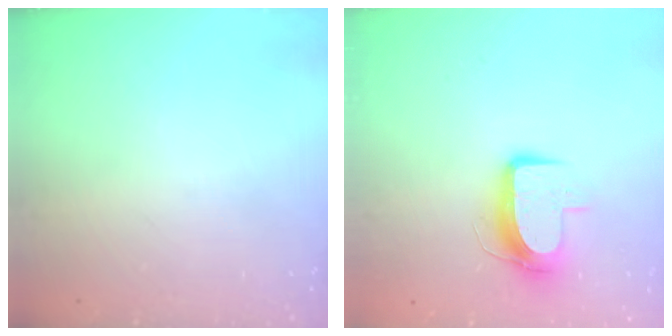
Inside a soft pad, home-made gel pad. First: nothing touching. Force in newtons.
{"total": 9.8, "press": 9.7, "slide": 1.0}